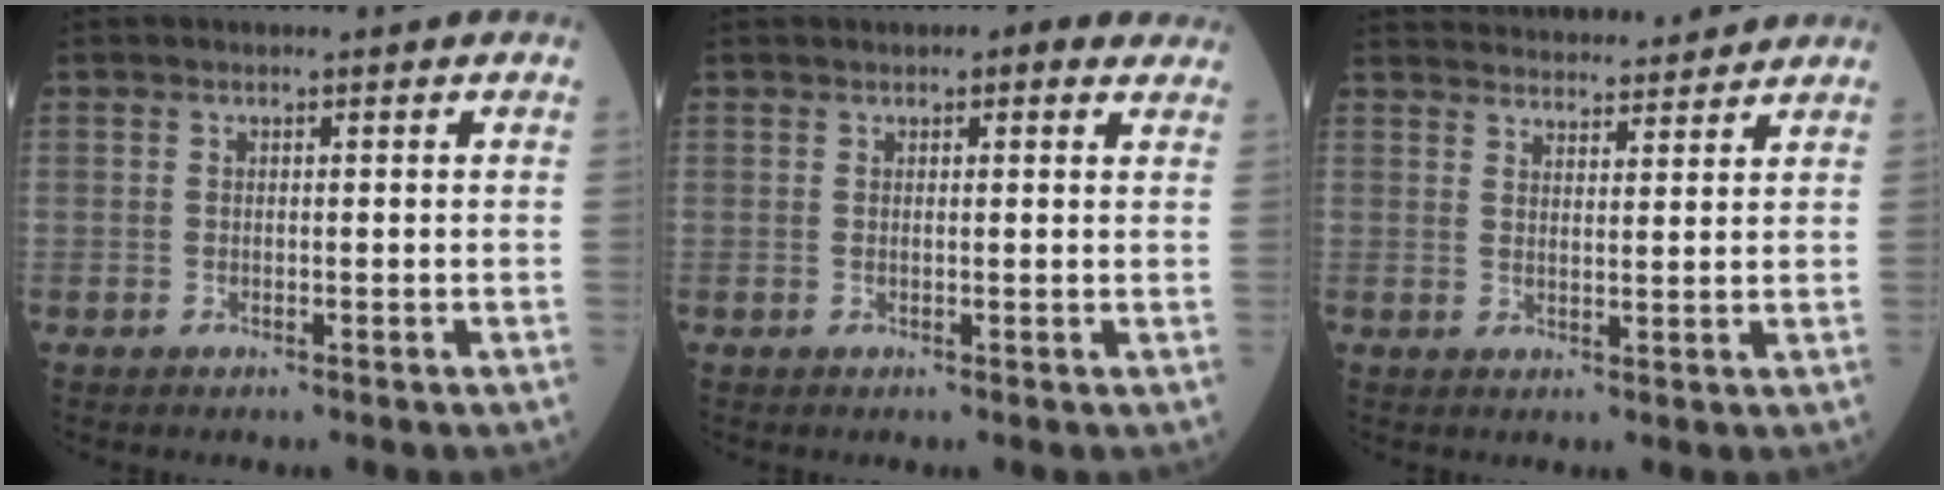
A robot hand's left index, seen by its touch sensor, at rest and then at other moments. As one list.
[{"total": 3.5, "force": [2.7, 1.2, 2.0], "torque": [-0.022, 0.018, 0.030]}, {"total": 15.6, "force": [15.1, 2.1, 3.5], "torque": [-0.052, 0.033, 0.215]}]